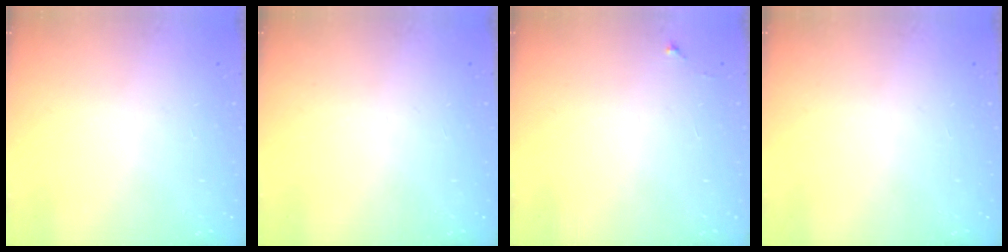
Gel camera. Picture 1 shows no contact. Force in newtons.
{"total": 0.0}
{"total": 3.9, "press": 3.9, "slide": 0.4}
{"total": 0.0}